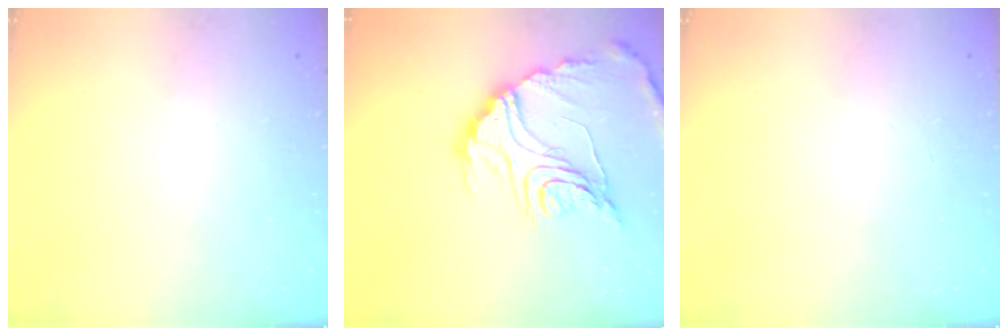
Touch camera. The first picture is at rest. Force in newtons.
{"total": 19.7, "press": 19.7, "slide": 1.6}
{"total": 0.0}